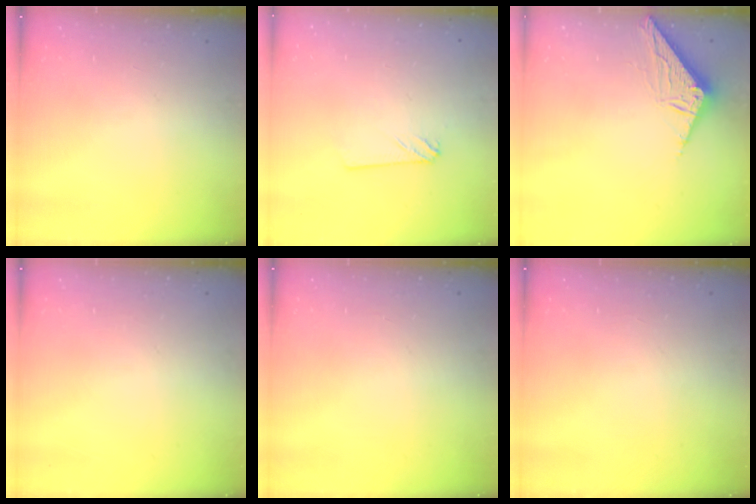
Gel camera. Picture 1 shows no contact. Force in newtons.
{"total": 2.4, "press": 2.4, "slide": 0.2}
{"total": 8.3, "press": 8.3, "slide": 0.5}
{"total": 0.0}
{"total": 0.0}
{"total": 0.0}